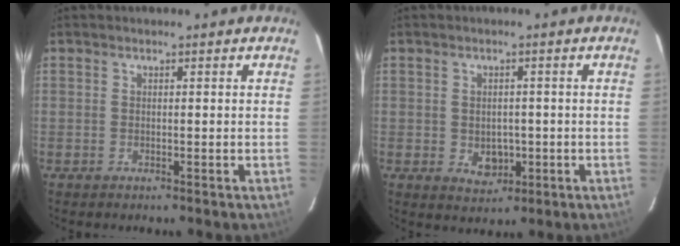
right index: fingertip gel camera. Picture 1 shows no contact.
{"total": 4.5, "force": [-0.9, 3.6, 2.5], "torque": [-0.045, -0.002, -0.002]}